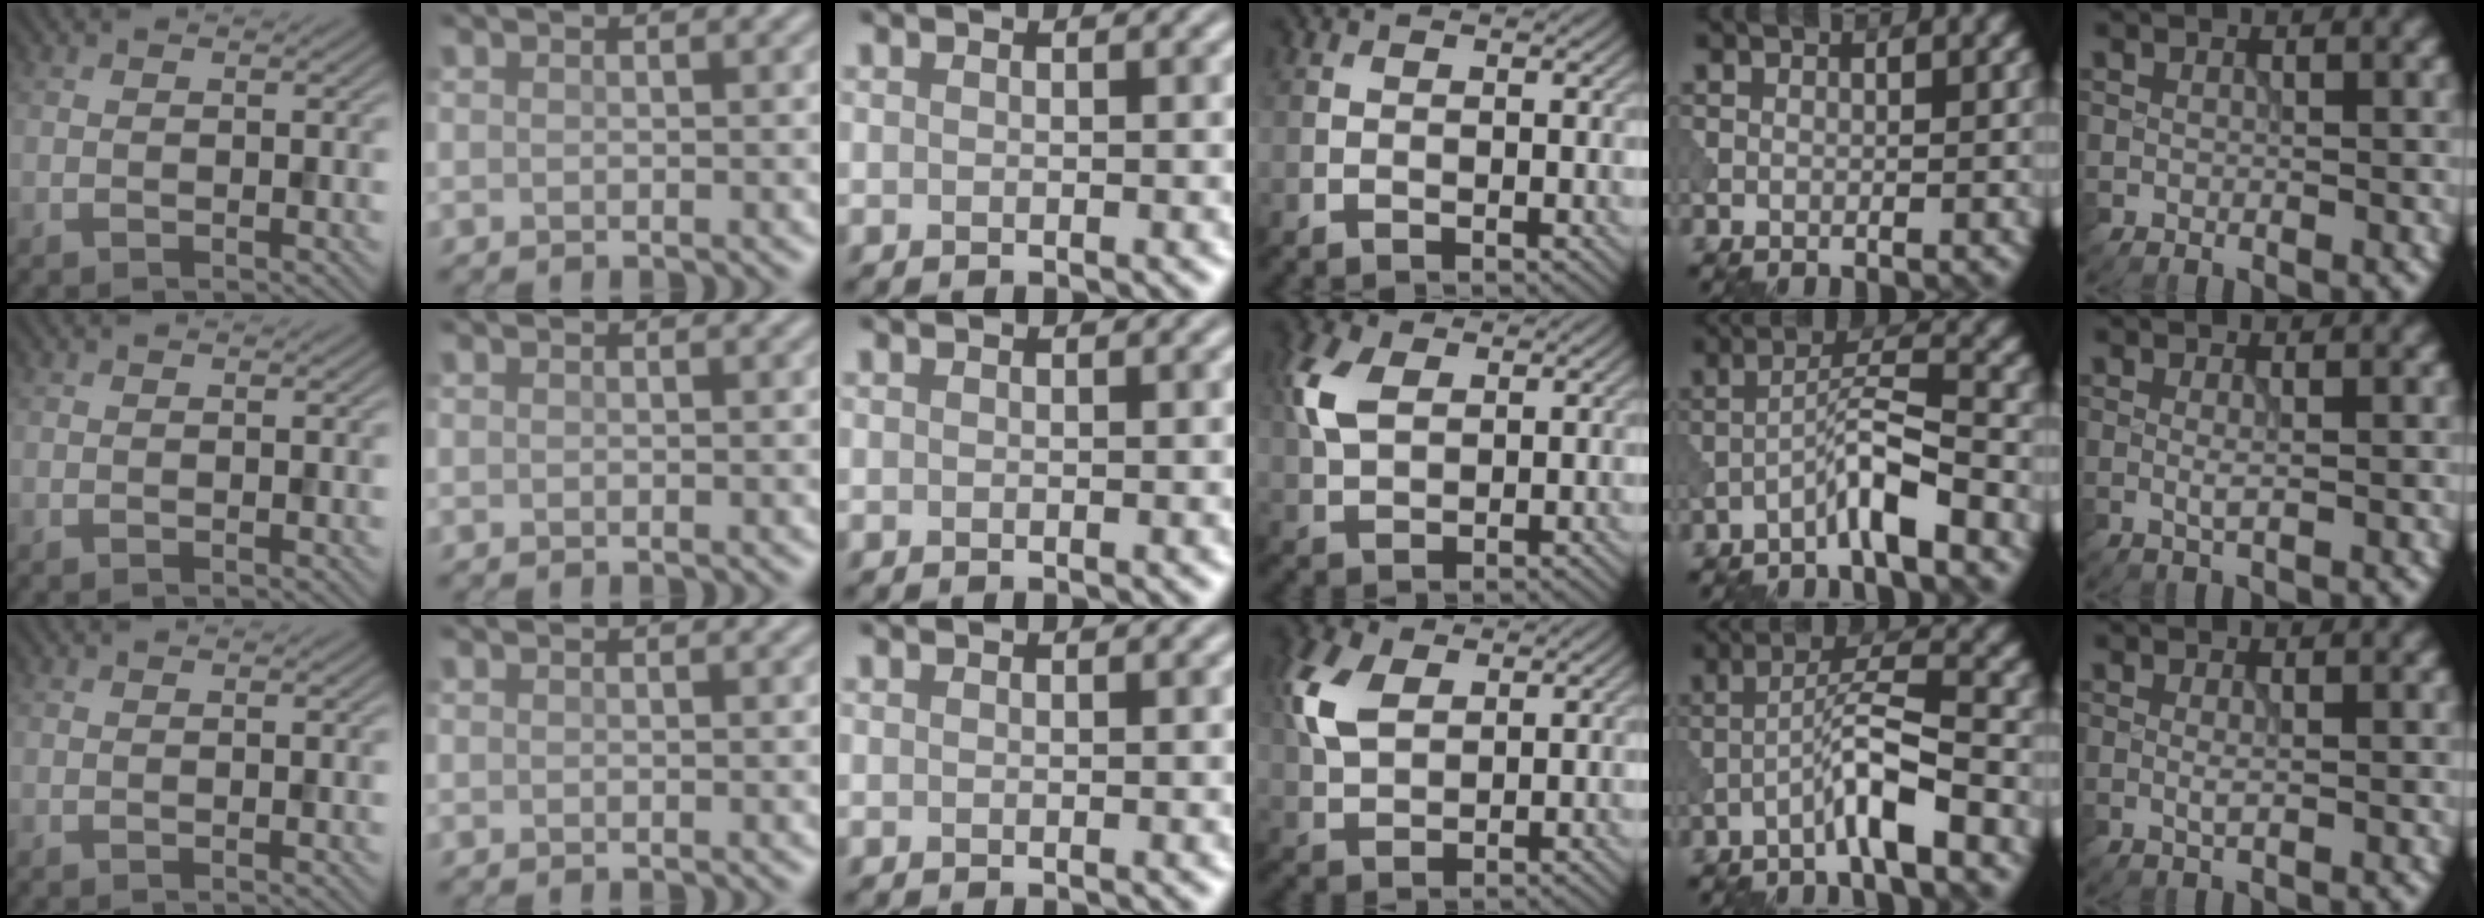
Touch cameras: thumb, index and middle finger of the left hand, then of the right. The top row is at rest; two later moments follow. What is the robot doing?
{"motion": "wipe", "object": "makeup brush"}